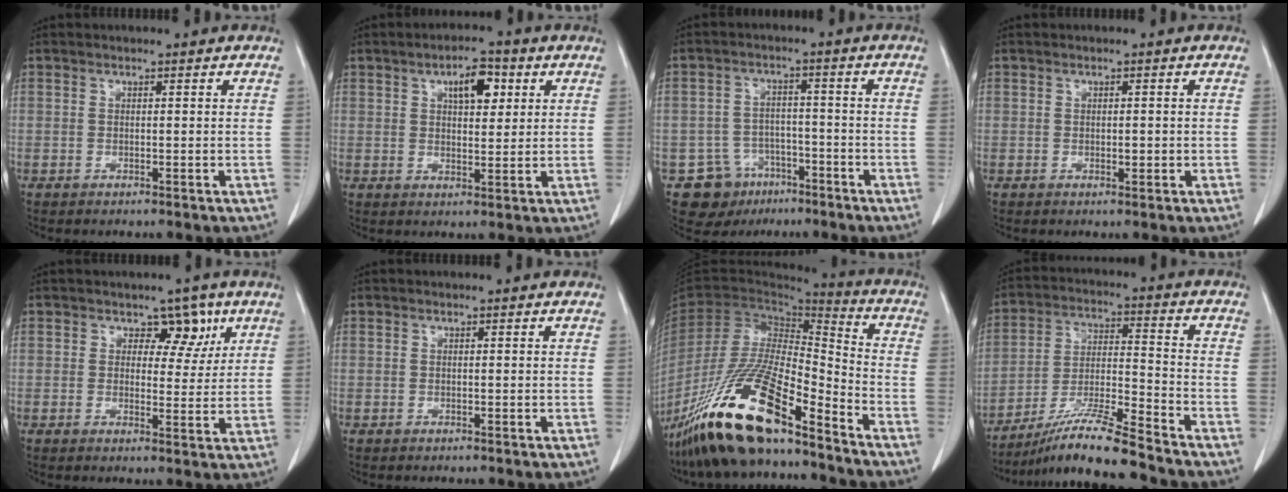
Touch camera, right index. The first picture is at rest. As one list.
[{"total": 6.0, "force": [2.5, 2.5, 4.9], "torque": [-0.078, 0.008, 0.040]}, {"total": 7.6, "force": [-4.4, 6.1, 0.7], "torque": [-0.009, 0.015, -0.061]}, {"total": 1.0, "force": [0.0, 0.5, 0.9], "torque": [-0.010, 0.000, 0.004]}, {"total": 4.7, "force": [2.5, 3.1, 2.5], "torque": [-0.016, 0.002, 0.032]}, {"total": 0.0}, {"total": 21.8, "force": [-15.3, 4.2, 15.0], "torque": [-0.299, -0.037, -0.281]}, {"total": 12.5, "force": [-10.6, -0.9, 6.5], "torque": [-0.117, -0.012, -0.193]}]